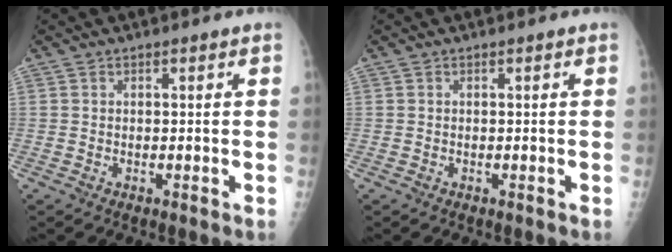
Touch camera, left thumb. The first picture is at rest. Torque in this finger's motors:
{"motor_torque": [0.00, 0.00, -0.01, 0.00, 0.00]}